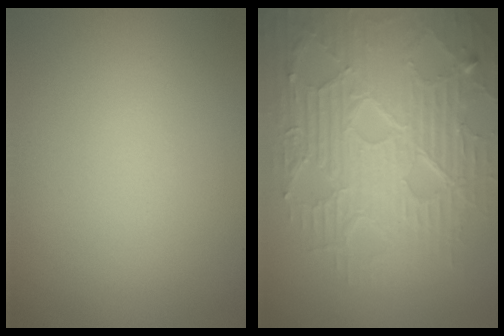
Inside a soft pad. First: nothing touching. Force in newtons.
{"total": 9.0, "press": 6.5, "slide": 6.3}